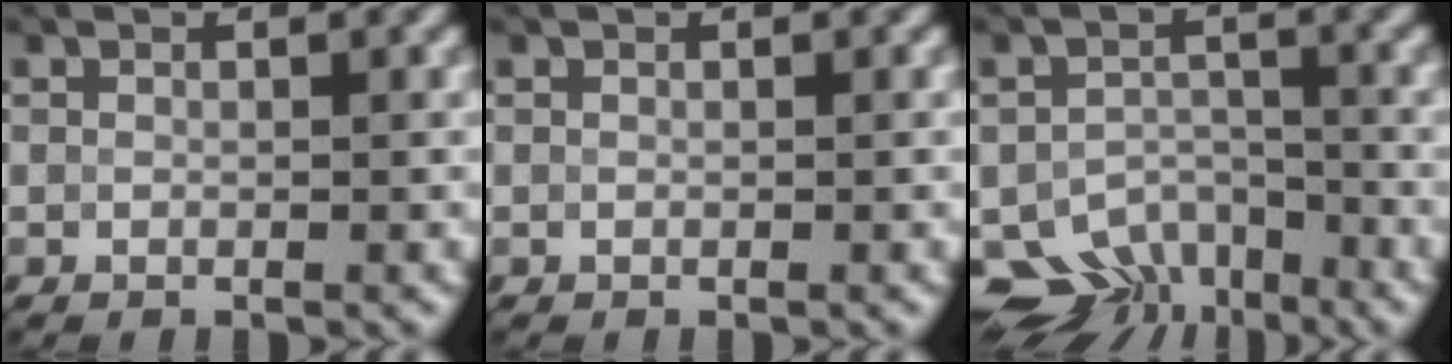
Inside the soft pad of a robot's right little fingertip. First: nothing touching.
{"total": 0.0}
{"total": 10.4, "force": [-9.2, 4.4, 2.0], "torque": [-0.038, -0.011, -0.140]}